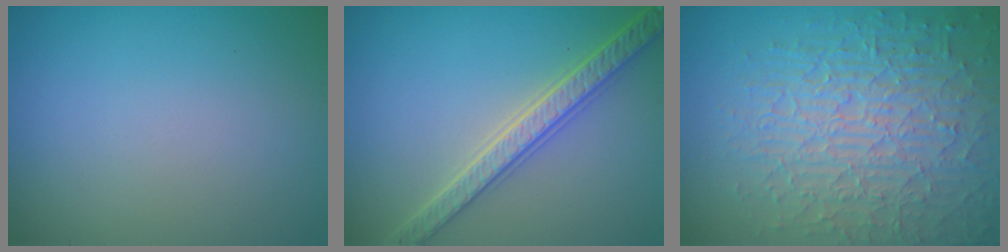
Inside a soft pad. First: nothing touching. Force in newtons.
{"total": 4.0, "press": 3.9, "slide": 0.9}
{"total": 8.6, "press": 6.1, "slide": 6.1}